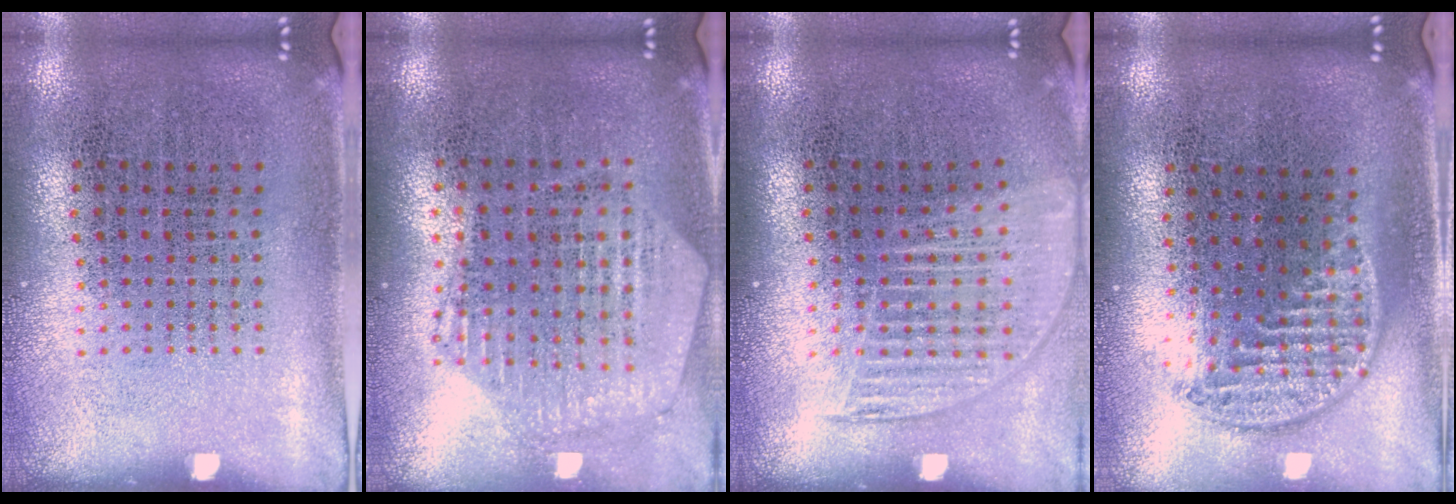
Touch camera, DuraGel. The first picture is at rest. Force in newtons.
{"total": 1.1, "press": 1.1, "slide": 0.3}
{"total": 1.4, "press": 1.3, "slide": 0.5}
{"total": 1.3, "press": 1.1, "slide": 0.7}